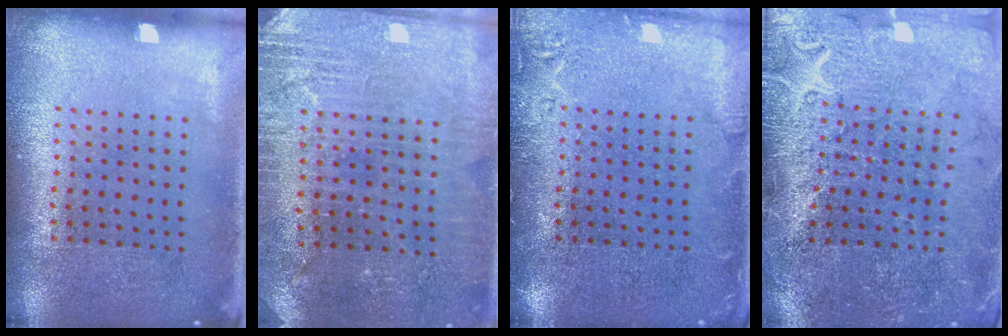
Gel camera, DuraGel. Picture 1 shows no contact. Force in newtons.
{"total": 3.0, "press": 2.9, "slide": 0.5}
{"total": 2.0, "press": 2.0, "slide": 0.4}
{"total": 3.1, "press": 3.1, "slide": 0.5}